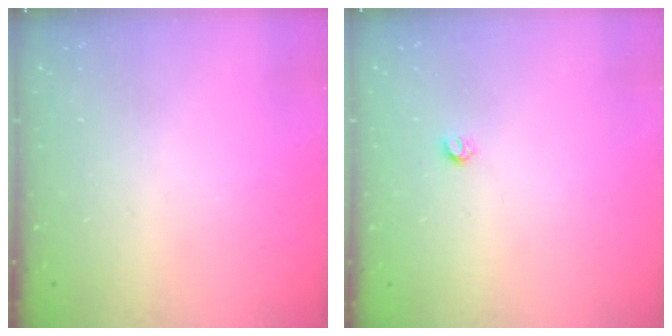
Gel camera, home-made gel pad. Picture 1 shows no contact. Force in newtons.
{"total": 3.2, "press": 3.2, "slide": 0.3}